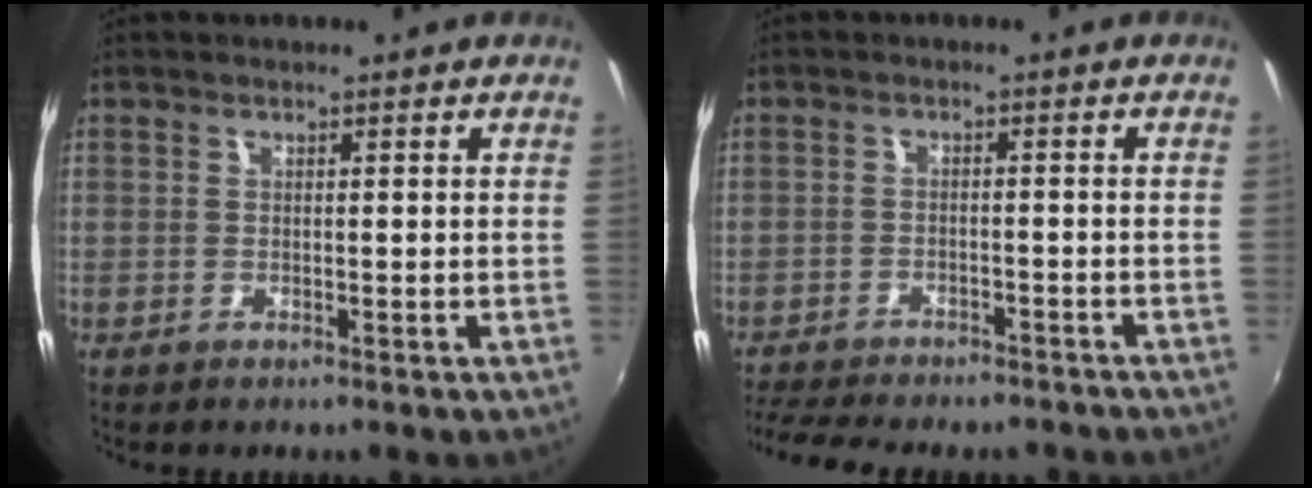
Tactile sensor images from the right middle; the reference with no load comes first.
{"total": 13.9, "force": [-12.1, 3.7, 5.7], "torque": [-0.132, -0.024, -0.174]}